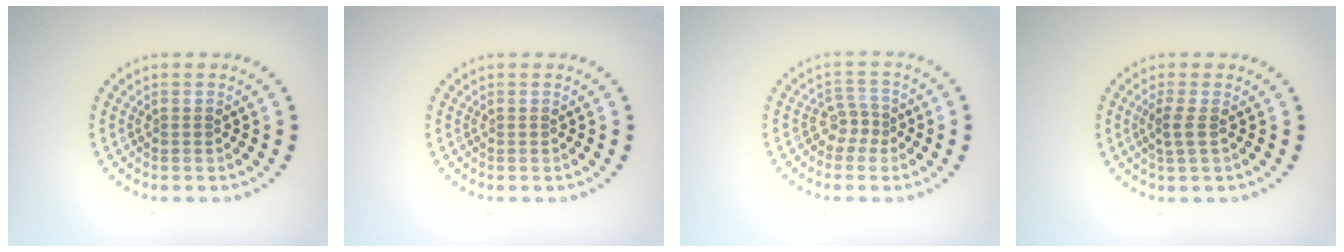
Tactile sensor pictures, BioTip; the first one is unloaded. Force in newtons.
{"total": 0.0}
{"total": 1.9, "press": 1.4, "slide": 1.3}
{"total": 1.6, "press": 1.3, "slide": 0.8}